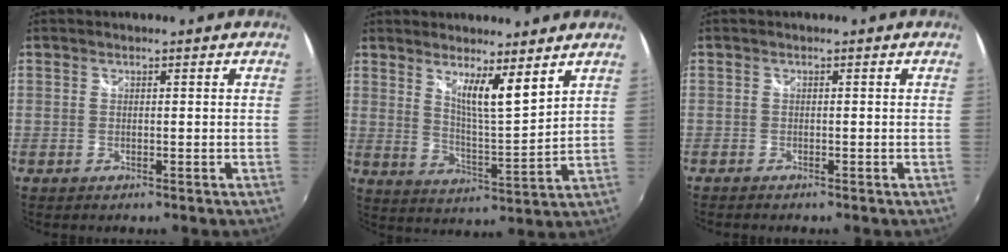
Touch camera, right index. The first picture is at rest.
{"total": 8.2, "force": [5.7, 0.8, 5.9], "torque": [-0.091, -0.010, 0.092]}
{"total": 1.2, "force": [-1.1, 0.3, 0.4], "torque": [-0.012, -0.007, -0.022]}